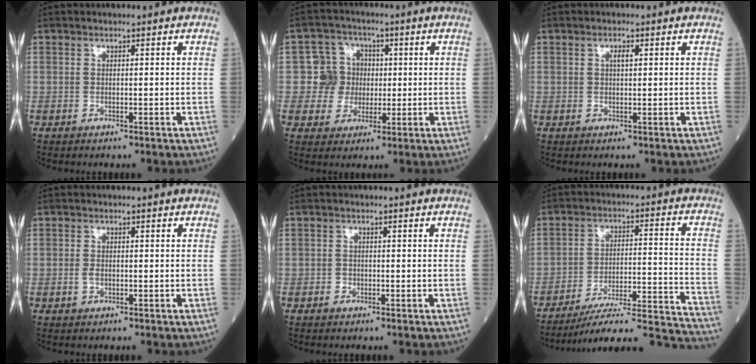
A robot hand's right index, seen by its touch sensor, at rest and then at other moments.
{"total": 6.2, "force": [0.1, 6.2, 0.6], "torque": [0.000, 0.021, 0.002]}
{"total": 1.3, "force": [0.5, 0.4, 1.2], "torque": [-0.022, 0.002, 0.006]}
{"total": 1.2, "force": [-0.4, 0.7, 0.9], "torque": [-0.019, 0.001, -0.006]}
{"total": 0.9, "force": [-0.5, 0.7, 0.2], "torque": [-0.001, 0.003, -0.011]}
{"total": 21.8, "force": [-20.5, -0.8, 7.4], "torque": [-0.056, 0.004, -0.288]}